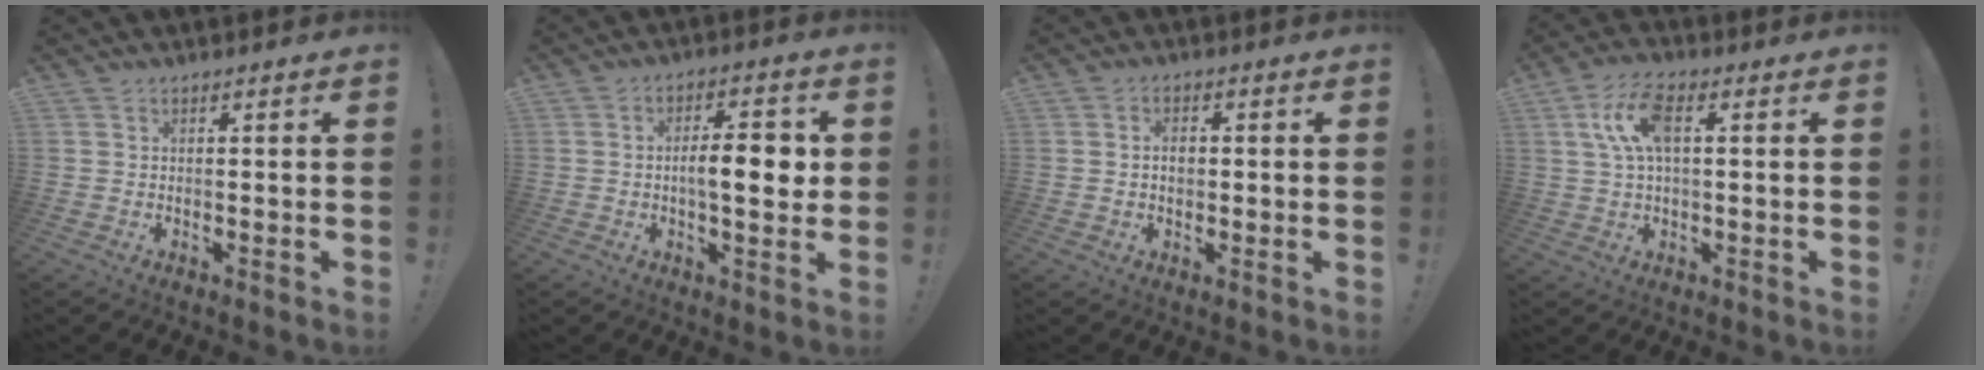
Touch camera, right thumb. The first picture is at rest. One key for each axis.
{"total": 8.8, "fx": 0.0, "fy": 3.4, "fz": 8.1, "tx": -0.120, "ty": 0.007, "tz": -0.005}
{"total": 3.2, "fx": 0.0, "fy": 2.3, "fz": 2.1, "tx": -0.029, "ty": 0.007, "tz": -0.003}
{"total": 10.5, "fx": 2.4, "fy": 4.8, "fz": 9.0, "tx": -0.183, "ty": 0.005, "tz": 0.045}